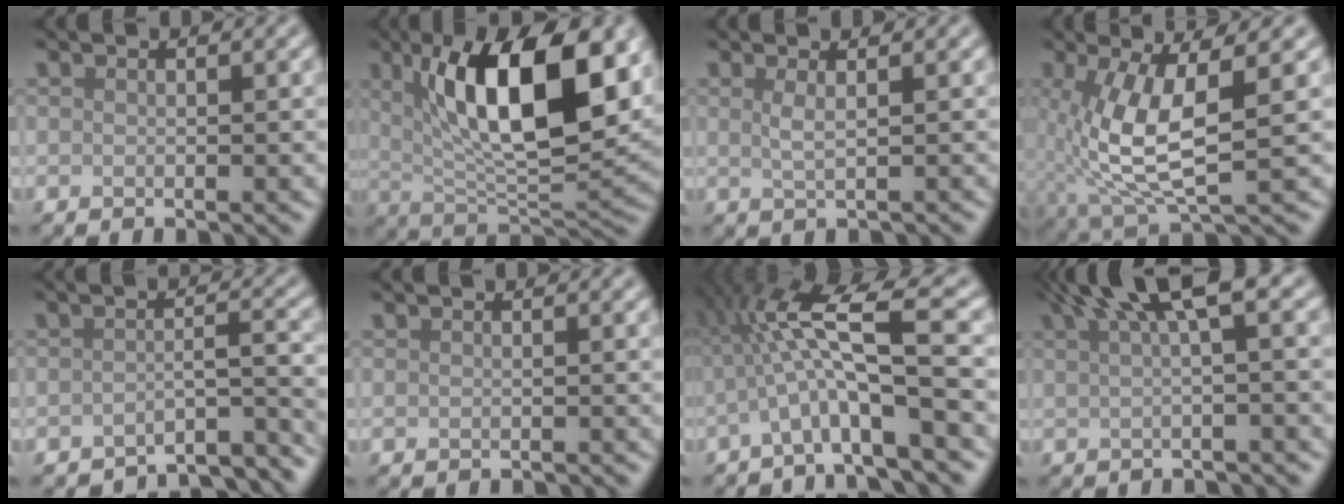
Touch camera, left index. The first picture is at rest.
{"total": 12.0, "force": [3.9, 4.2, 10.6], "torque": [-0.158, -0.003, 0.063]}
{"total": 1.6, "force": [0.5, 0.5, 1.5], "torque": [-0.021, 0.000, 0.007]}
{"total": 7.0, "force": [0.4, 2.3, 6.6], "torque": [-0.149, -0.007, 0.013]}
{"total": 7.7, "force": [-7.3, 1.4, 2.0], "torque": [-0.019, -0.004, -0.093]}
{"total": 0.6, "force": [-0.6, 0.0, 0.0], "torque": [0.001, -0.004, -0.012]}
{"total": 7.2, "force": [-1.1, 1.1, 7.1], "torque": [-0.122, 0.019, -0.027]}
{"total": 5.6, "force": [2.4, 1.2, 4.9], "torque": [-0.062, 0.020, 0.036]}